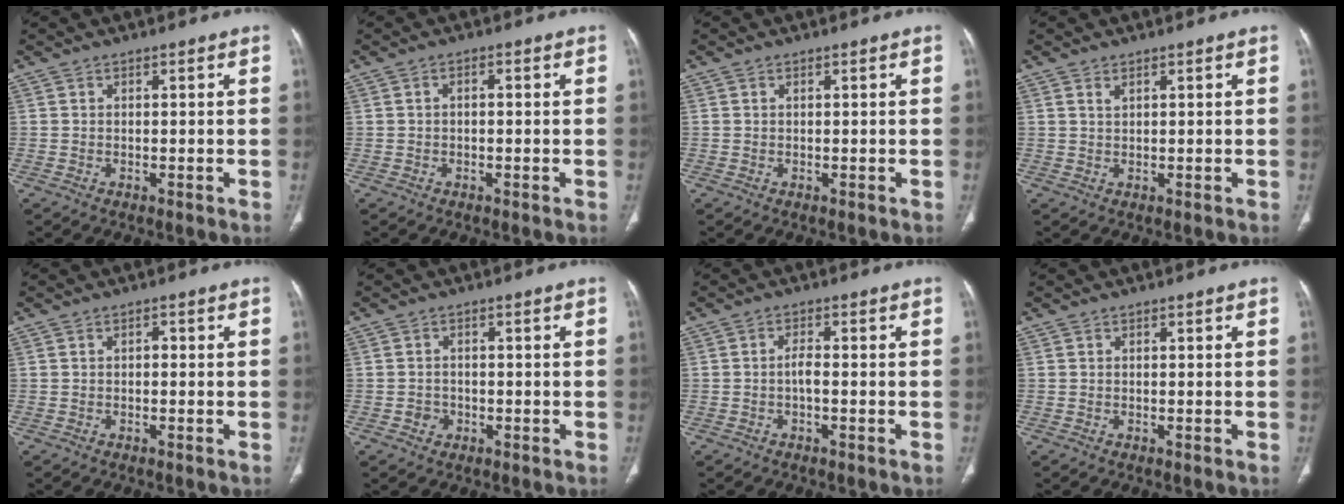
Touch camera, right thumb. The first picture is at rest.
{"total": 0.9, "force": [-0.1, 0.6, 0.7], "torque": [-0.010, 0.005, -0.003]}
{"total": 0.0}
{"total": 1.1, "force": [0.7, 0.5, 0.6], "torque": [-0.011, 0.000, 0.018]}
{"total": 0.7, "force": [-0.1, 0.5, 0.5], "torque": [-0.004, 0.002, -0.004]}
{"total": 2.1, "force": [-0.8, 1.9, 0.6], "torque": [0.000, 0.008, -0.011]}
{"total": 1.8, "force": [-0.5, 0.5, 1.7], "torque": [-0.031, 0.003, -0.011]}
{"total": 0.0}